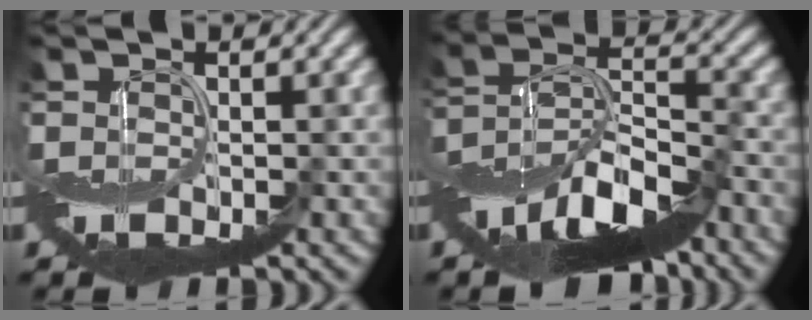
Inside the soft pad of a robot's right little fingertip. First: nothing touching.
{"total": 9.5, "force": [-6.3, 3.5, 6.2], "torque": [-0.102, 0.001, -0.124]}